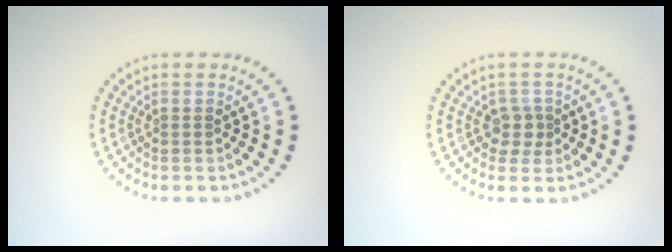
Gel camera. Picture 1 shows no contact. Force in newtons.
{"total": 1.7, "press": 1.4, "slide": 1.0}